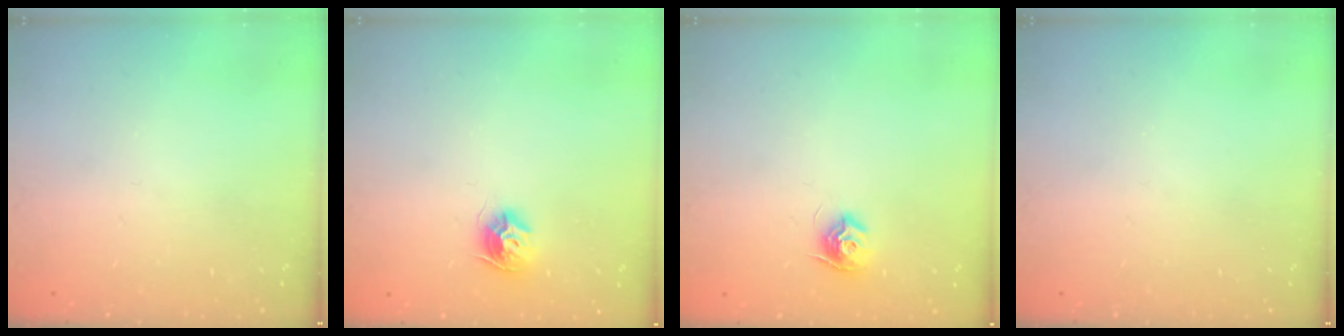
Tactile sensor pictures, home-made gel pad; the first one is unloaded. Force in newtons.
{"total": 8.8, "press": 8.8, "slide": 0.4}
{"total": 8.7, "press": 8.7, "slide": 0.1}
{"total": 0.0}